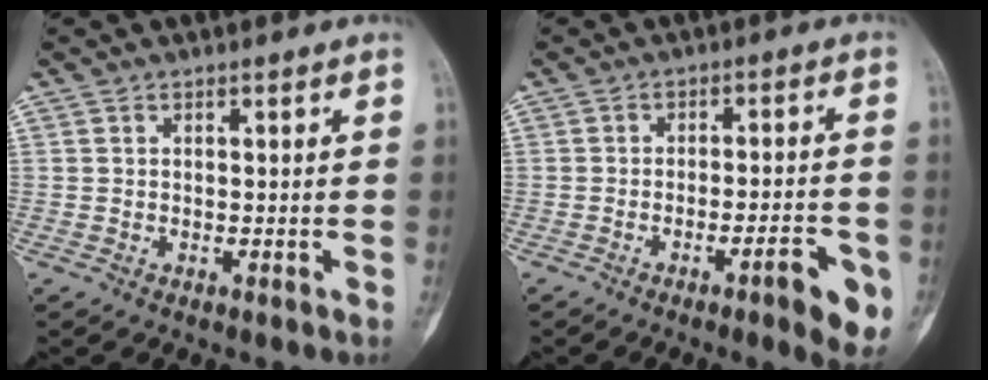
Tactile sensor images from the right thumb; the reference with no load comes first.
{"total": 8.9, "force": [-4.0, 1.9, 7.8], "torque": [-0.096, 0.014, -0.050]}